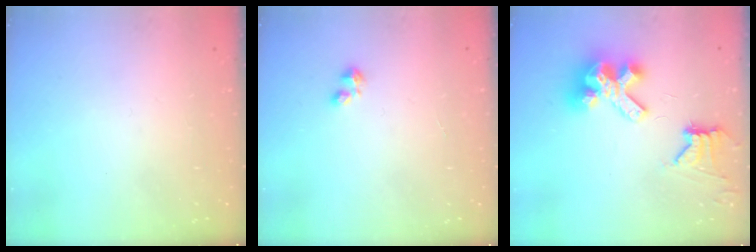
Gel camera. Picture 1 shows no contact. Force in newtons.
{"total": 2.2, "press": 2.2, "slide": 0.4}
{"total": 11.8, "press": 11.7, "slide": 1.4}